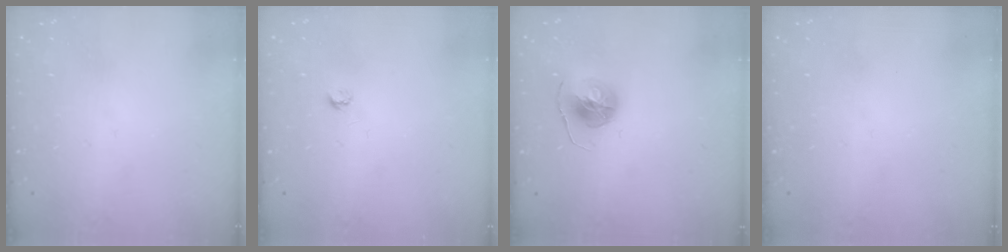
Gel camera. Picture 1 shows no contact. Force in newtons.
{"total": 2.7, "press": 2.7, "slide": 0.4}
{"total": 7.7, "press": 7.6, "slide": 0.6}
{"total": 0.0}